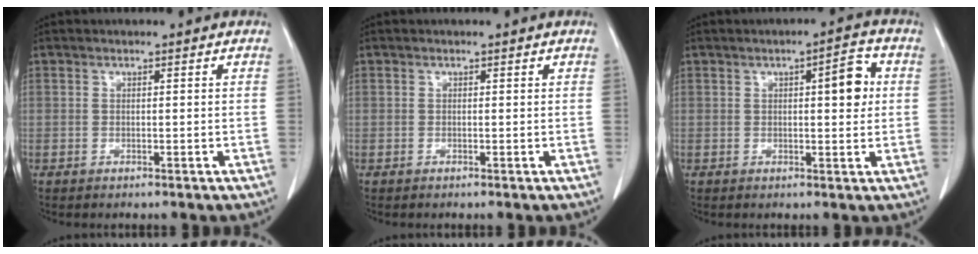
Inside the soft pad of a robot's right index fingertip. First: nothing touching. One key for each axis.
{"total": 0.0}
{"total": 5.1, "fx": 0.9, "fy": 1.3, "fz": 4.8, "tx": -0.065, "ty": 0.007, "tz": 0.010}